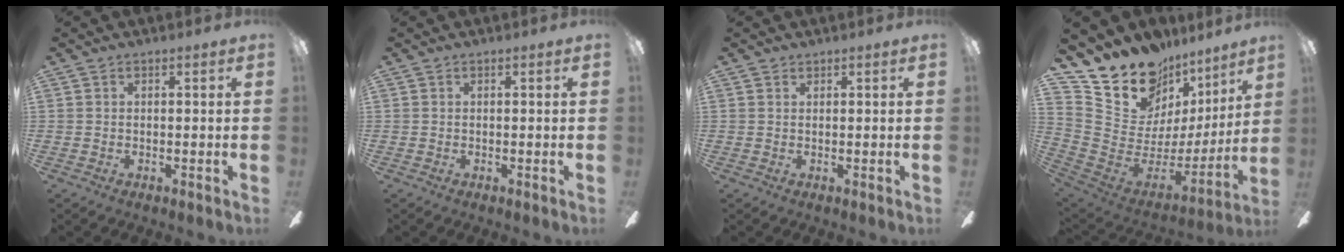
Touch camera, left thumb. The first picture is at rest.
{"total": 0.0}
{"total": 0.7, "force": [0.6, 0.2, 0.0], "torque": [0.001, 0.001, 0.012]}
{"total": 15.2, "force": [12.3, 8.3, 3.3], "torque": [-0.074, -0.114, 0.236]}